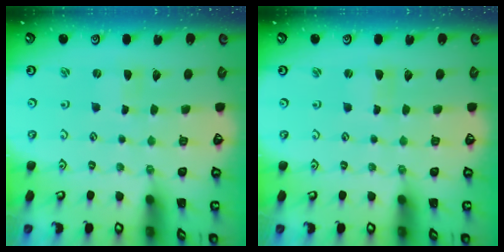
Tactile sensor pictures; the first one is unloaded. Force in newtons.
{"total": 0.9, "press": 0.8, "slide": 0.1}